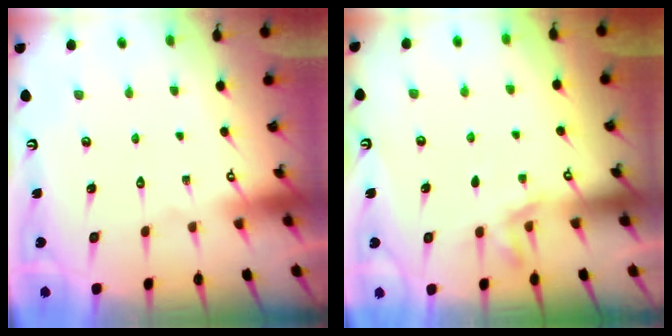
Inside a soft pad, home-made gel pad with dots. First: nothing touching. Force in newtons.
{"total": 3.5, "press": 3.1, "slide": 1.7}